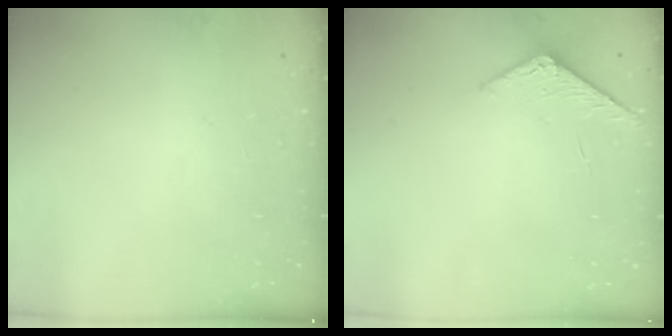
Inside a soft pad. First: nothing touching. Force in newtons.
{"total": 5.6, "press": 5.6, "slide": 0.6}